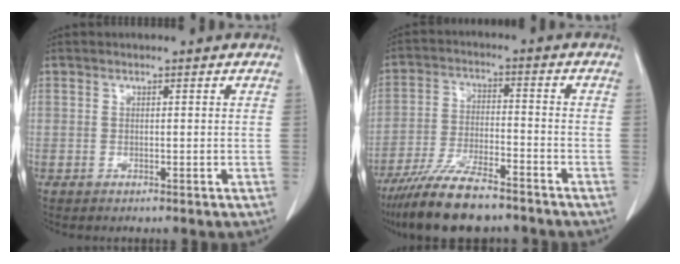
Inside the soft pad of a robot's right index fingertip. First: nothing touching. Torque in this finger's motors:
{"motor_torque": [0.98, -1.17, 0.60, 0.17]}